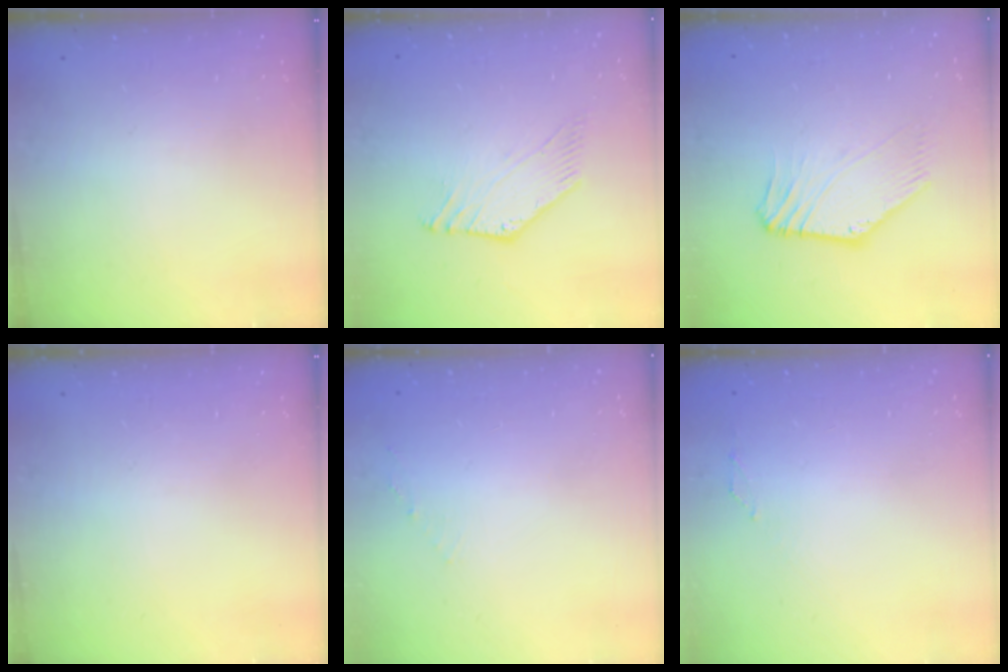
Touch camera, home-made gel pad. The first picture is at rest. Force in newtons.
{"total": 1.8, "press": 1.8, "slide": 0.5}
{"total": 2.8, "press": 2.8, "slide": 0.3}
{"total": 0.0}
{"total": 0.6, "press": 0.5, "slide": 0.3}
{"total": 0.0}